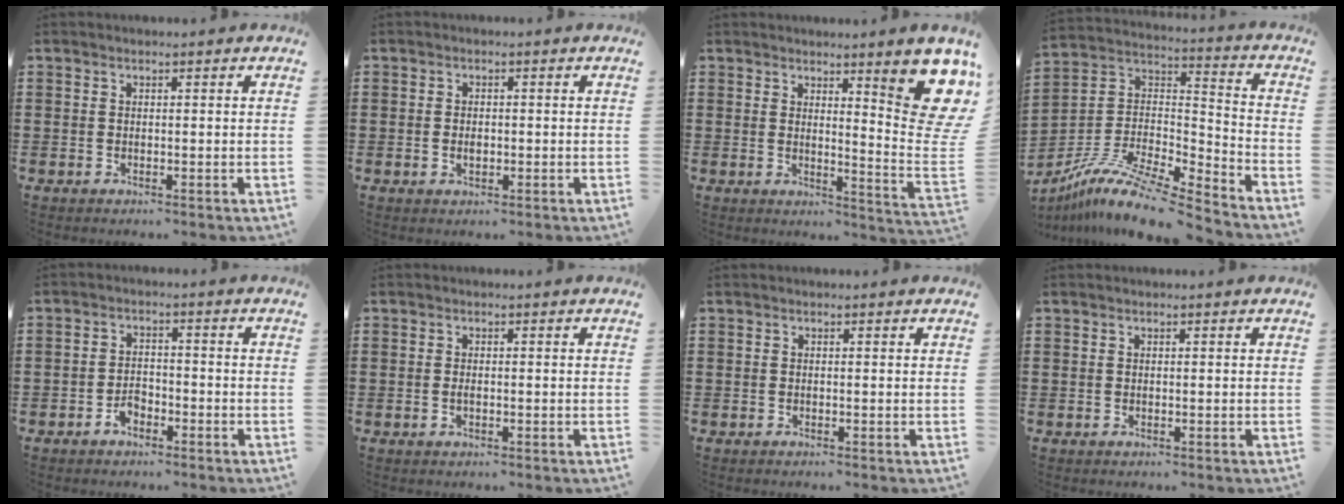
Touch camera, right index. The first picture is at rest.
{"total": 1.4, "force": [-0.2, 0.8, 1.1], "torque": [-0.022, 0.001, -0.004]}
{"total": 11.0, "force": [6.5, 2.4, 8.6], "torque": [-0.117, -0.063, 0.109]}
{"total": 10.7, "force": [-8.7, 1.9, 5.9], "torque": [-0.121, 0.010, -0.176]}
{"total": 2.7, "force": [-2.0, 1.4, 1.1], "torque": [-0.024, 0.007, -0.041]}
{"total": 0.8, "force": [-0.2, 0.2, 0.8], "torque": [-0.017, -0.008, -0.002]}
{"total": 0.0}
{"total": 0.0}